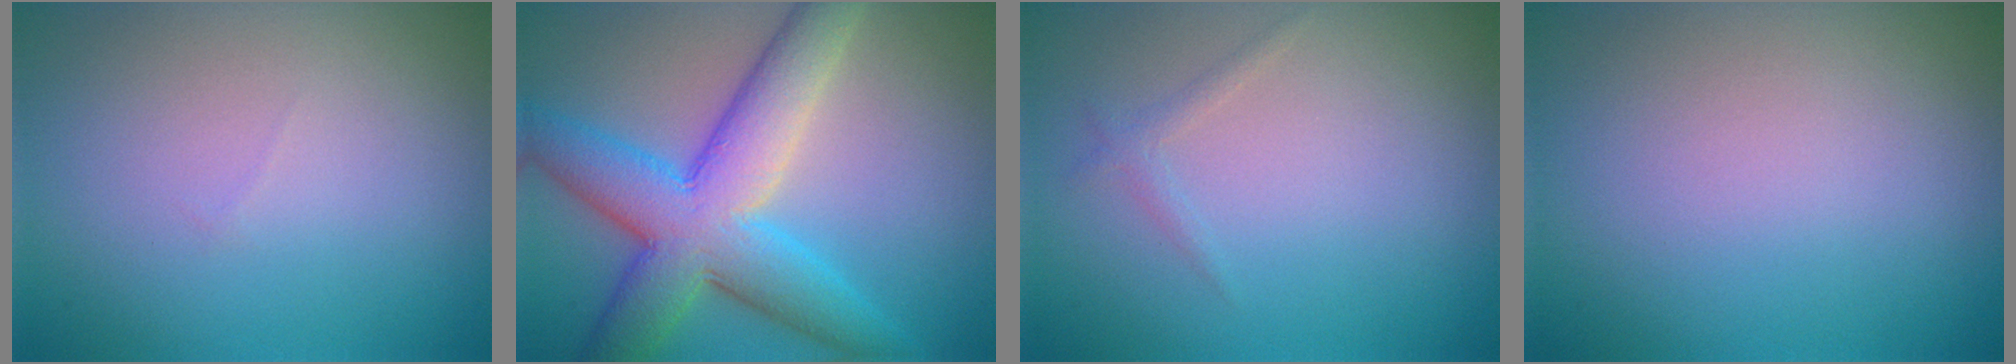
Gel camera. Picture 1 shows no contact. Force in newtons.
{"total": 9.5, "press": 9.5, "slide": 0.2}
{"total": 0.9, "press": 0.9, "slide": 0.1}
{"total": 0.0}